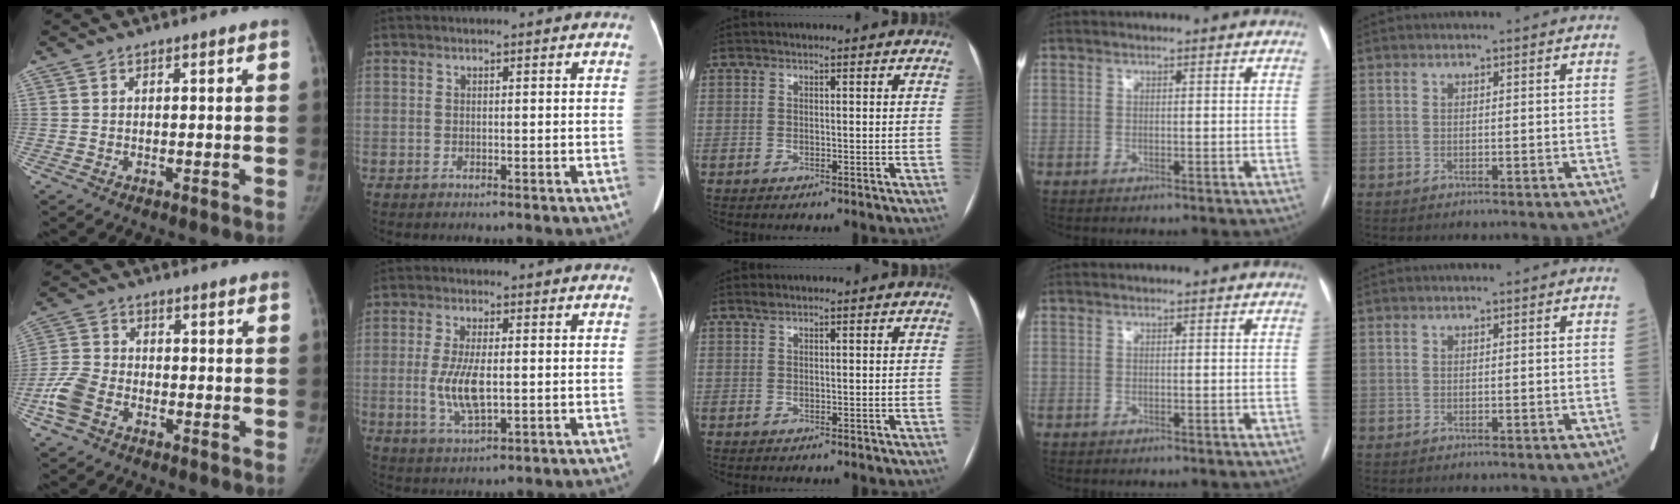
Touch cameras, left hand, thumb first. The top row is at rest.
{"thumb": {"total": 7.0, "force": [-3.4, 4.5, 4.2], "torque": [-0.096, 0.013, -0.072]}, "index": {"total": 6.8, "force": [-0.5, 2.1, 6.5], "torque": [-0.141, -0.007, -0.005]}, "middle": {"total": 0.6, "force": [0.5, 0.1, 0.3], "torque": [-0.010, 0.006, 0.012]}}